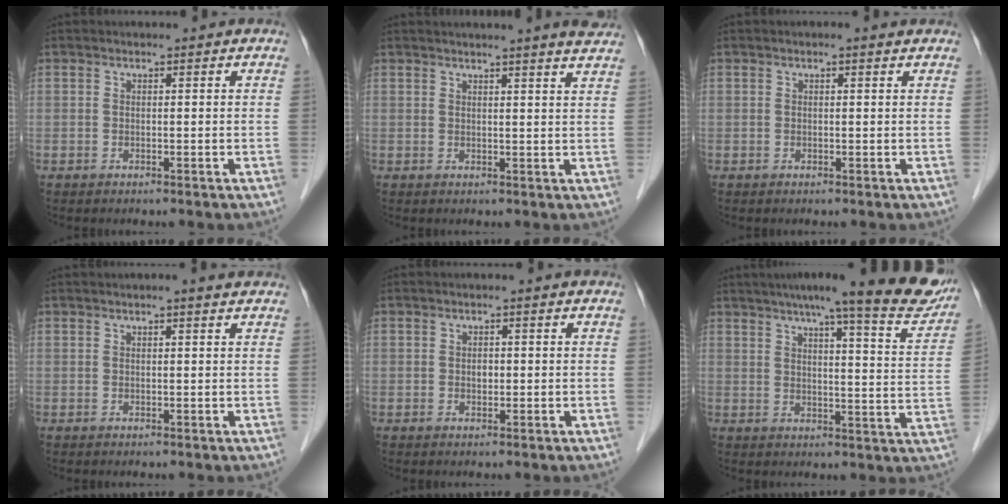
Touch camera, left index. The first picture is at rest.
{"total": 7.4, "force": [6.6, -0.6, 3.3], "torque": [-0.043, 0.002, 0.060]}
{"total": 0.7, "force": [0.5, 0.1, 0.6], "torque": [-0.013, 0.006, 0.004]}
{"total": 2.1, "force": [1.6, 0.0, 1.4], "torque": [-0.020, 0.015, 0.022]}
{"total": 1.1, "force": [0.0, 0.7, 0.8], "torque": [-0.014, 0.001, 0.001]}
{"total": 19.9, "force": [16.5, 1.8, 11.0], "torque": [-0.141, -0.016, 0.196]}